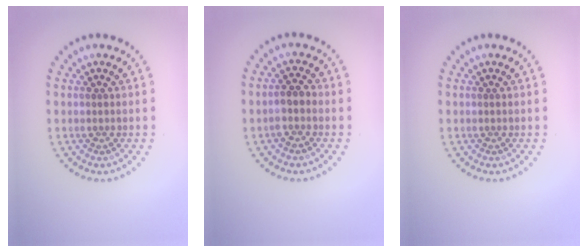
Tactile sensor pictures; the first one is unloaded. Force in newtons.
{"total": 1.9, "press": 1.7, "slide": 0.9}
{"total": 0.0}